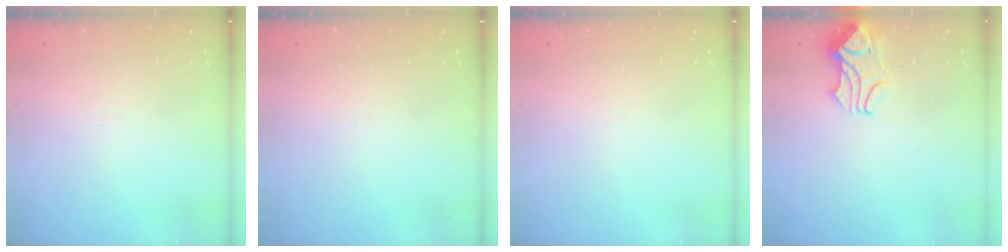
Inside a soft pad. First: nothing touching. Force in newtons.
{"total": 0.0}
{"total": 0.0}
{"total": 2.0, "press": 1.9, "slide": 0.8}